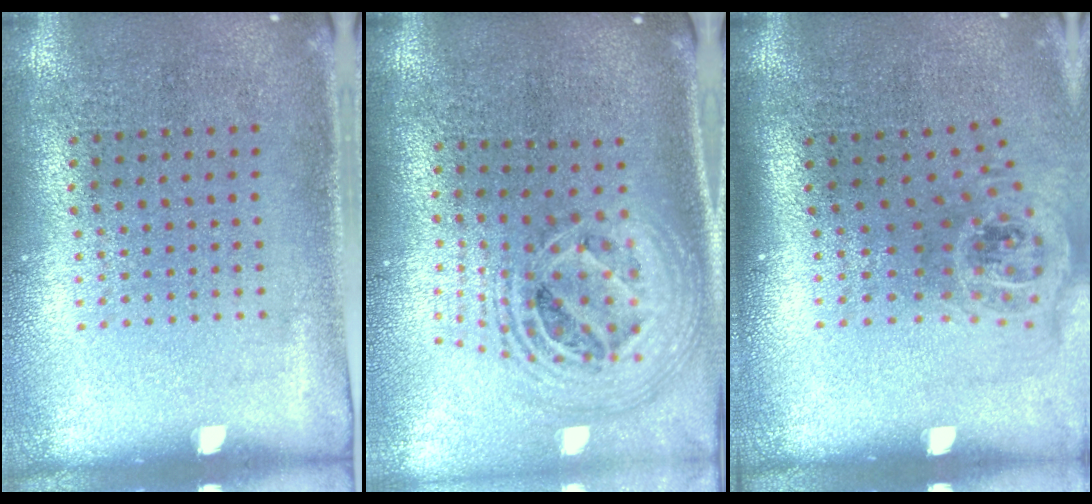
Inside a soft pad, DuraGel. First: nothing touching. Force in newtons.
{"total": 2.5, "press": 1.8, "slide": 1.7}
{"total": 1.3, "press": 1.0, "slide": 0.8}